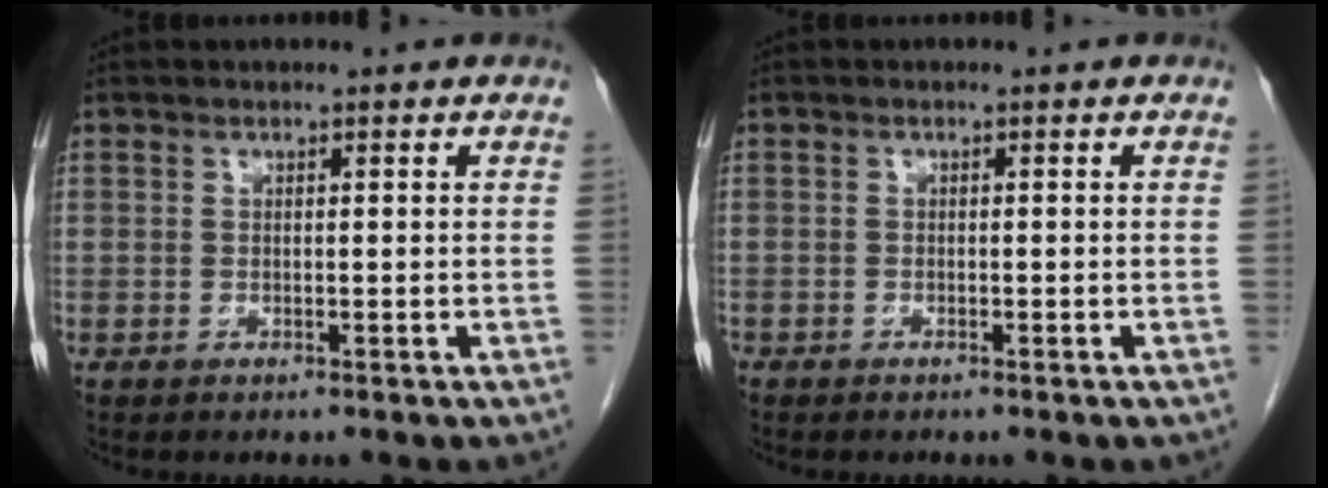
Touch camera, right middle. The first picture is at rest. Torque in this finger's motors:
{"motor_torque": [0.74, -0.92, 0.16, 0.00]}